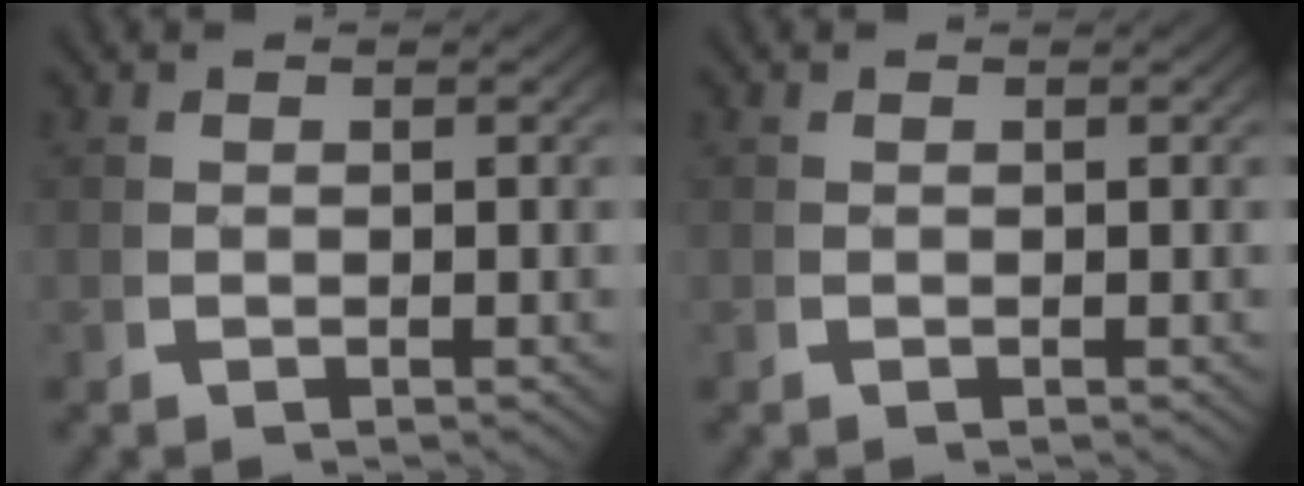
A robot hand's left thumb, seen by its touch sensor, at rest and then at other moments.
{"total": 0.0}